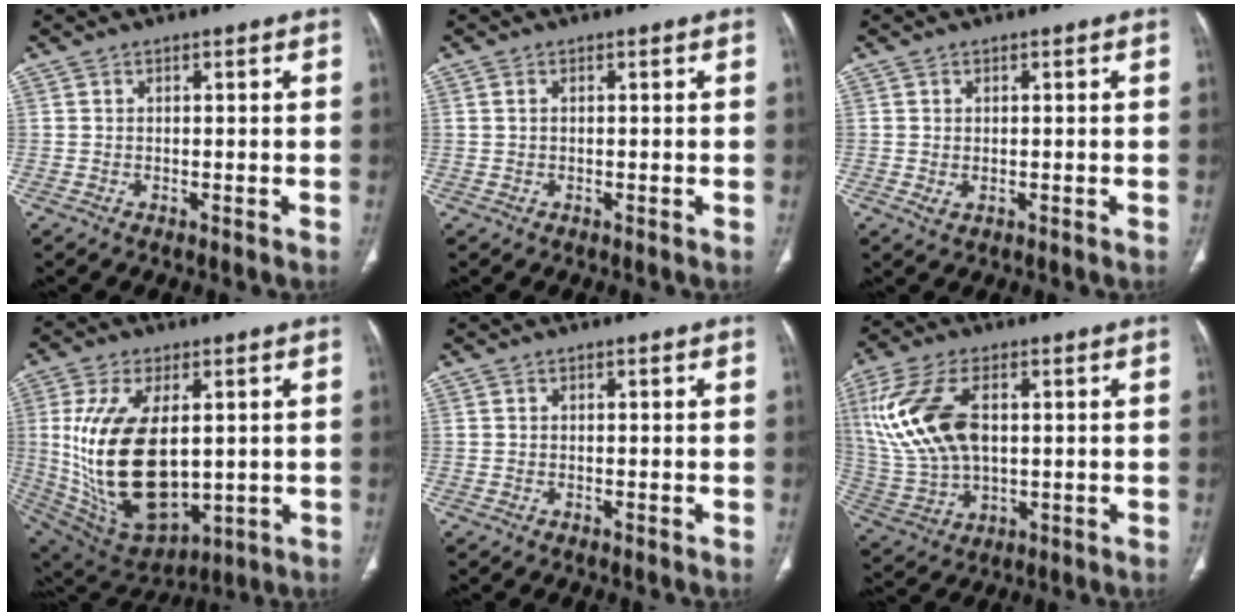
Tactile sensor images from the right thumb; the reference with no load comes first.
{"total": 0.7, "force": [0.2, 0.4, 0.5], "torque": [-0.014, 0.007, 0.006]}
{"total": 1.4, "force": [-0.1, 0.9, 1.1], "torque": [-0.023, -0.002, 0.003]}
{"total": 22.6, "force": [1.3, 12.2, 19.0], "torque": [-0.365, -0.020, 0.051]}
{"total": 0.0}
{"total": 17.3, "force": [3.7, 9.7, 13.8], "torque": [-0.300, -0.005, 0.083]}